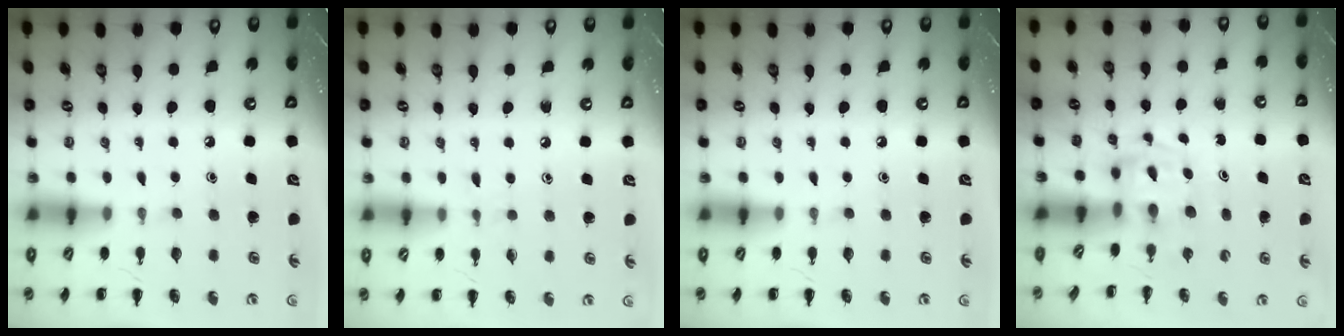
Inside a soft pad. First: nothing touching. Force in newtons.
{"total": 3.7, "press": 3.4, "slide": 1.6}
{"total": 0.0}
{"total": 2.9, "press": 2.9, "slide": 0.2}